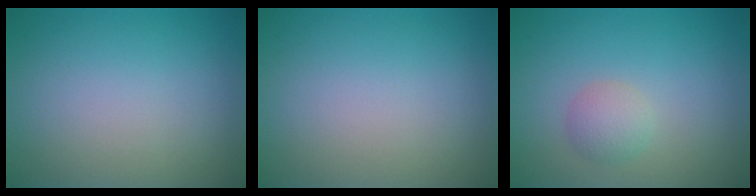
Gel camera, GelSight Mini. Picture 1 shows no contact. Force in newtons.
{"total": 0.0}
{"total": 1.9, "press": 1.9, "slide": 0.1}